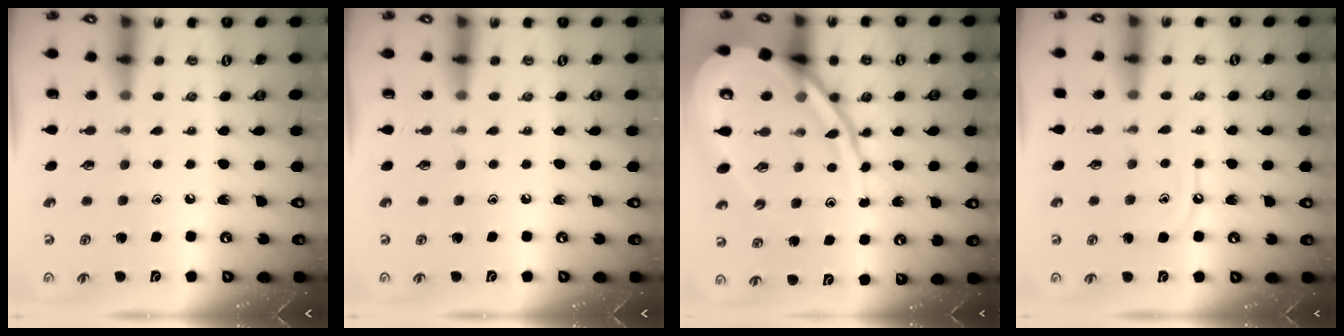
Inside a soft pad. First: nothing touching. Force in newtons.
{"total": 0.0}
{"total": 16.7, "press": 16.6, "slide": 1.8}
{"total": 5.8, "press": 5.8, "slide": 0.5}